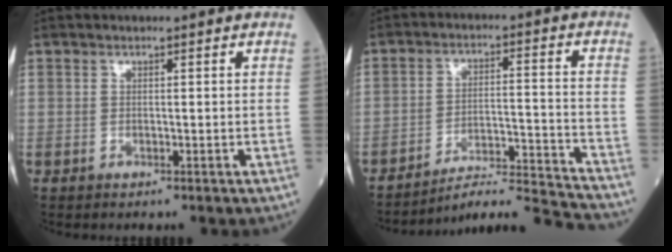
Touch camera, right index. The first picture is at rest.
{"total": 13.0, "force": [-12.8, -1.8, 1.5], "torque": [-0.017, 0.016, -0.197]}